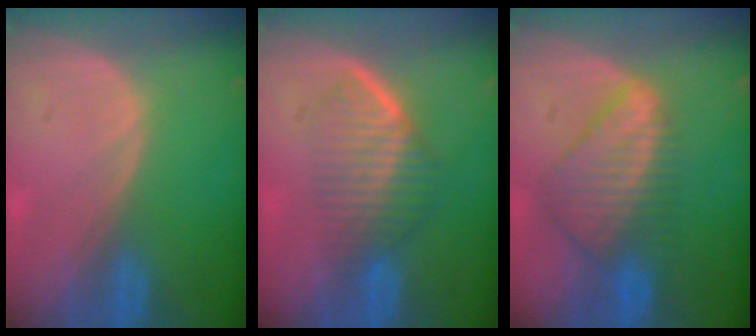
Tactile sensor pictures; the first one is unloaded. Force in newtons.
{"total": 6.9, "press": 6.0, "slide": 3.4}
{"total": 8.5, "press": 7.4, "slide": 4.2}